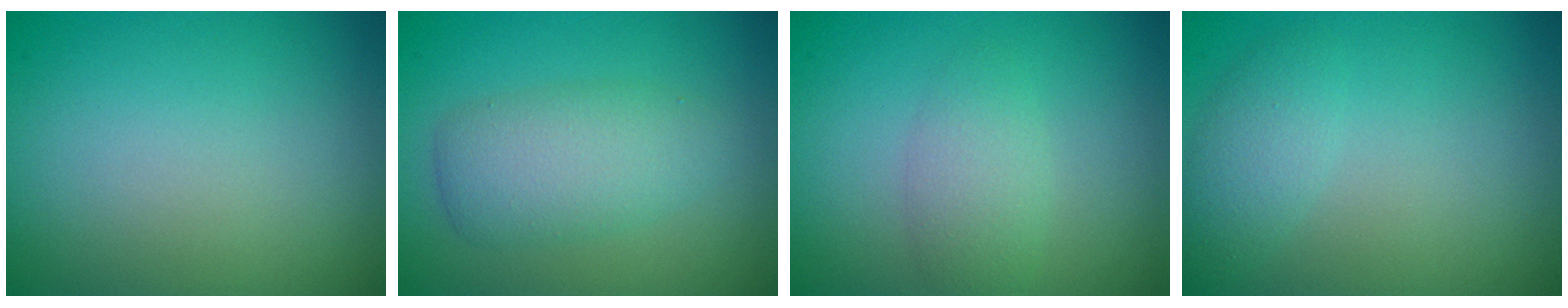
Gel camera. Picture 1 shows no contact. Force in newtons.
{"total": 3.8, "press": 3.8, "slide": 0.1}
{"total": 1.2, "press": 1.2, "slide": 0.2}
{"total": 1.9, "press": 1.9, "slide": 0.1}